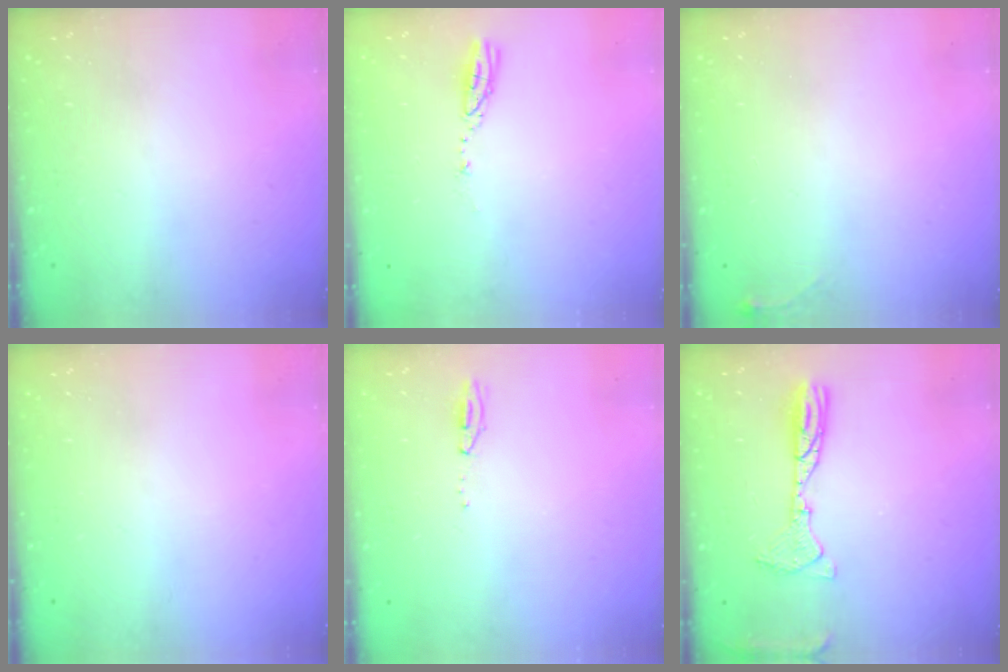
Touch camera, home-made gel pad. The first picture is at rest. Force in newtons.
{"total": 3.6, "press": 3.6, "slide": 0.2}
{"total": 4.0, "press": 3.9, "slide": 0.6}
{"total": 0.0}
{"total": 15.0, "press": 4.8, "slide": 14.3}
{"total": 10.6, "press": 10.4, "slide": 2.2}